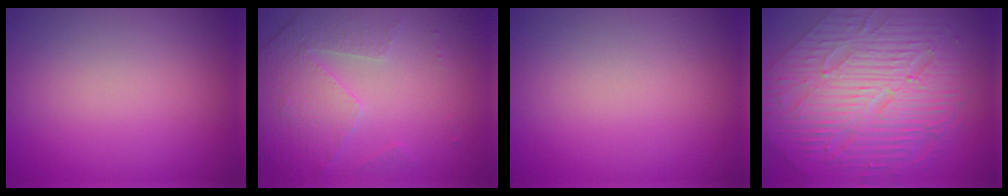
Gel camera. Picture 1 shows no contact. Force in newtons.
{"total": 4.8, "press": 3.3, "slide": 3.6}
{"total": 0.0}
{"total": 11.2, "press": 7.3, "slide": 8.5}